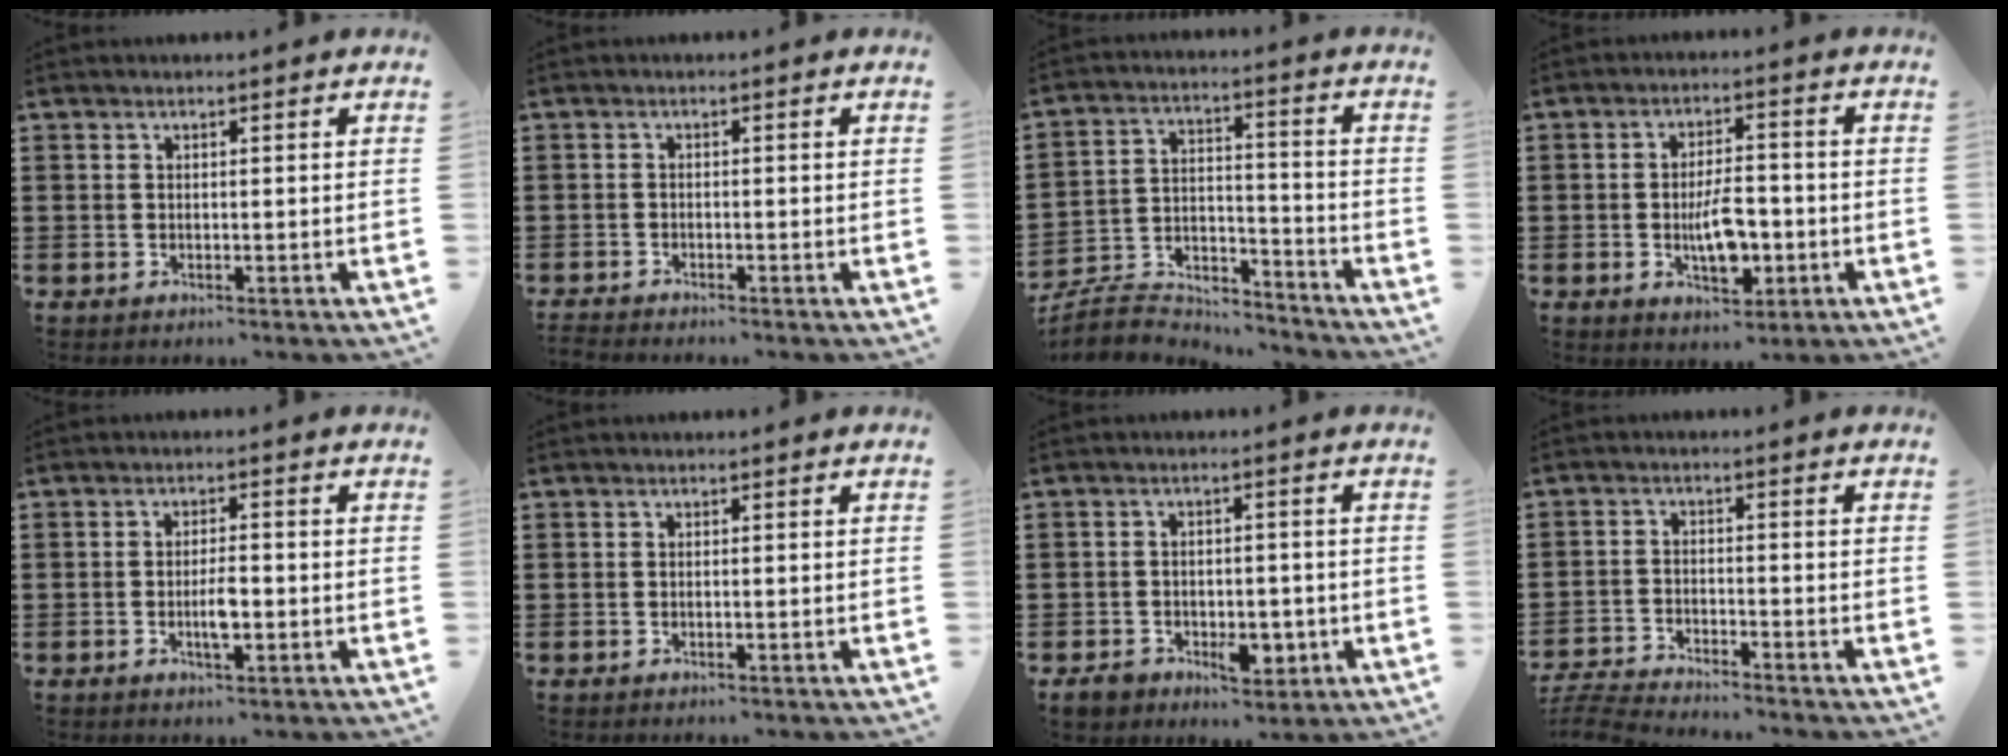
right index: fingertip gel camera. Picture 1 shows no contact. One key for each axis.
{"total": 1.2, "fx": -1.2, "fy": 0.1, "fz": -0.1, "tx": -0.001, "ty": 0.004, "tz": -0.027}
{"total": 6.7, "fx": -6.3, "fy": 2.0, "fz": 1.0, "tx": -0.032, "ty": 0.011, "tz": -0.127}
{"total": 6.8, "fx": -1.6, "fy": 3.2, "fz": 5.8, "tx": -0.096, "ty": -0.002, "tz": -0.033}
{"total": 3.6, "fx": -0.8, "fy": 1.1, "fz": 3.3, "tx": -0.067, "ty": 0.000, "tz": -0.018}
{"total": 0.0}
{"total": 5.6, "fx": -2.5, "fy": 3.6, "fz": 3.5, "tx": -0.062, "ty": 0.004, "tz": -0.047}
{"total": 4.5, "fx": -4.4, "fy": 0.0, "fz": 0.6, "tx": -0.032, "ty": -0.009, "tz": -0.096}